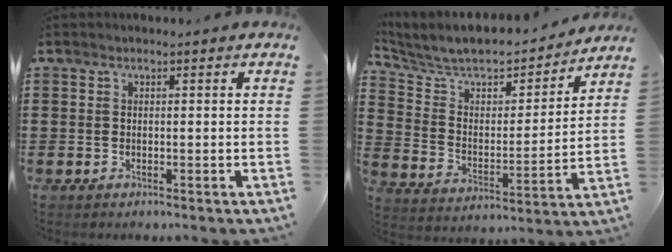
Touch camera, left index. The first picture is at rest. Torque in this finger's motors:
{"motor_torque": [1.73, -0.40, 0.18, -0.01]}